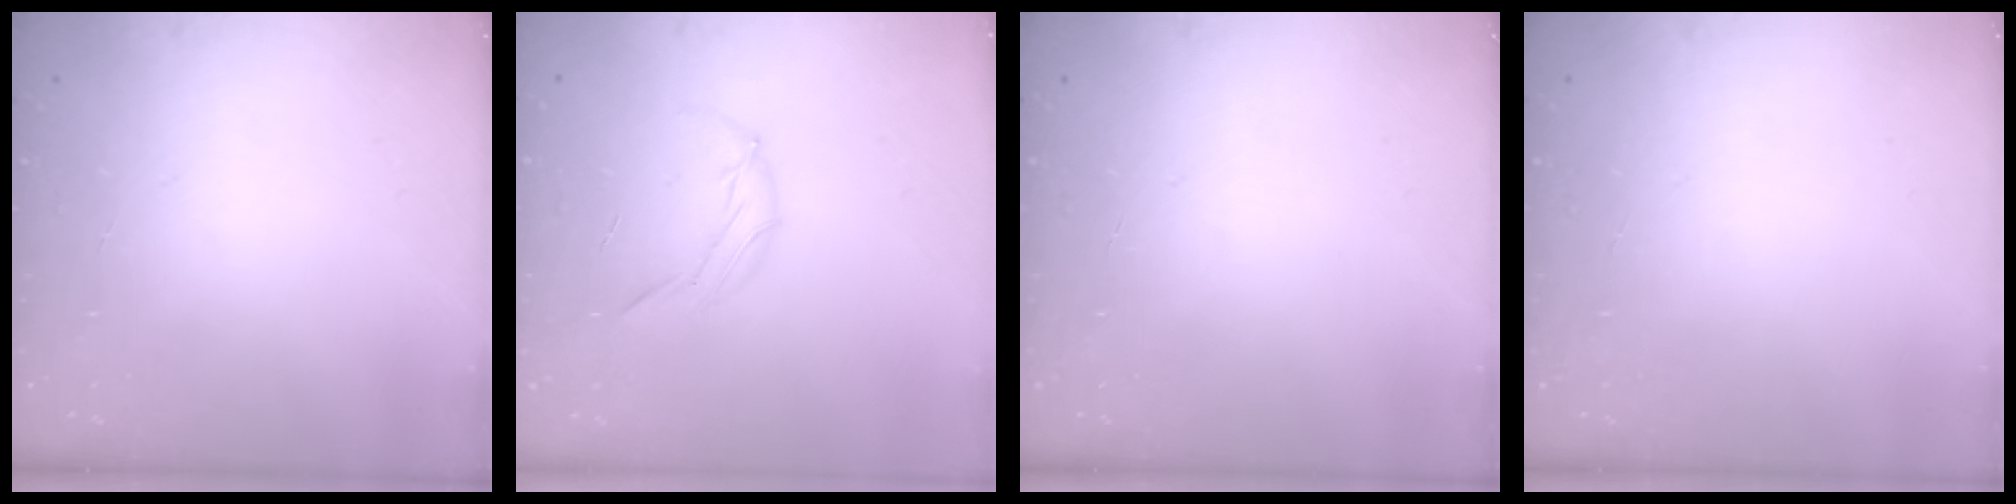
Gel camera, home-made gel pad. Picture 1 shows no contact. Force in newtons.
{"total": 7.4, "press": 7.2, "slide": 1.3}
{"total": 0.0}
{"total": 0.0}